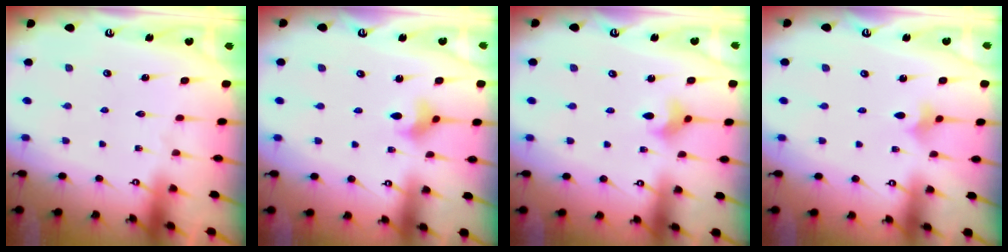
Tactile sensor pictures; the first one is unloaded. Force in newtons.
{"total": 3.2, "press": 3.2, "slide": 0.2}
{"total": 4.1, "press": 4.0, "slide": 0.8}
{"total": 2.1, "press": 2.0, "slide": 0.6}